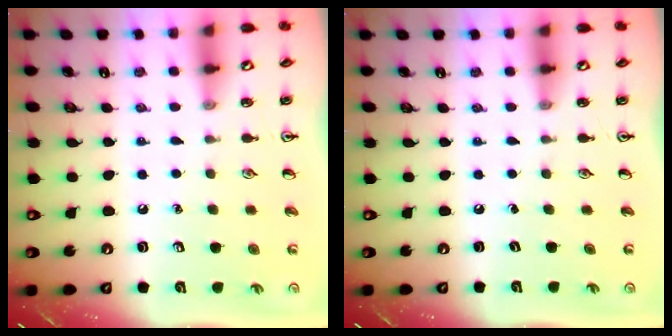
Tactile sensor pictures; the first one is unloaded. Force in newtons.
{"total": 0.0}